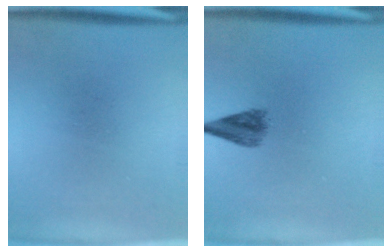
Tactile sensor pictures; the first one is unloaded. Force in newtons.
{"total": 3.5}